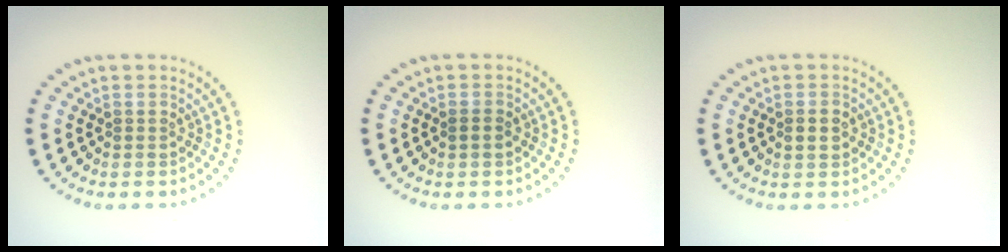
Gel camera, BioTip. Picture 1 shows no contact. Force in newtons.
{"total": 1.0, "press": 1.0, "slide": 0.1}
{"total": 1.2, "press": 1.2, "slide": 0.1}